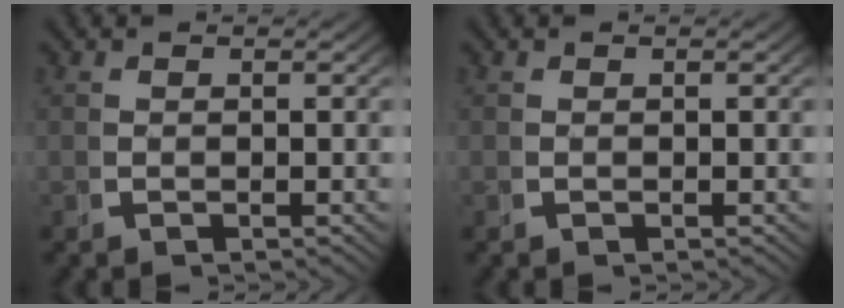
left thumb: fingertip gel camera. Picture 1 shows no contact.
{"total": 0.0}